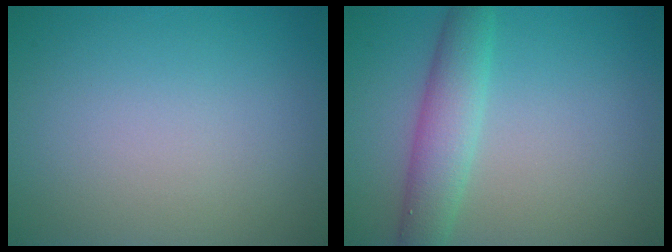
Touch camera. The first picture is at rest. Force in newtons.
{"total": 4.0, "press": 4.0, "slide": 0.2}